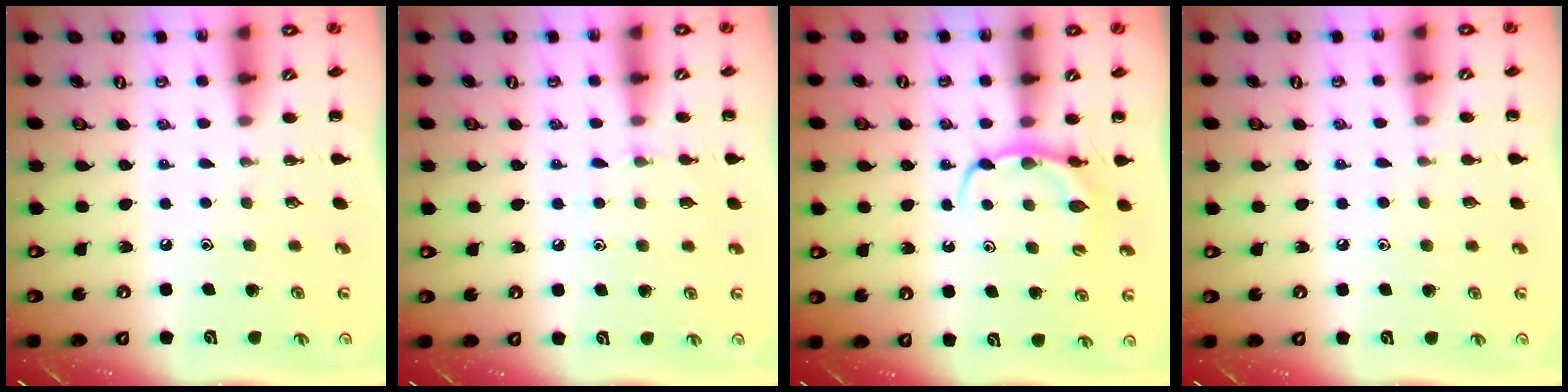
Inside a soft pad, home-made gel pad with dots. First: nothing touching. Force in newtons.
{"total": 6.7, "press": 6.4, "slide": 2.0}
{"total": 6.5, "press": 6.5, "slide": 0.3}
{"total": 3.8, "press": 3.5, "slide": 1.4}